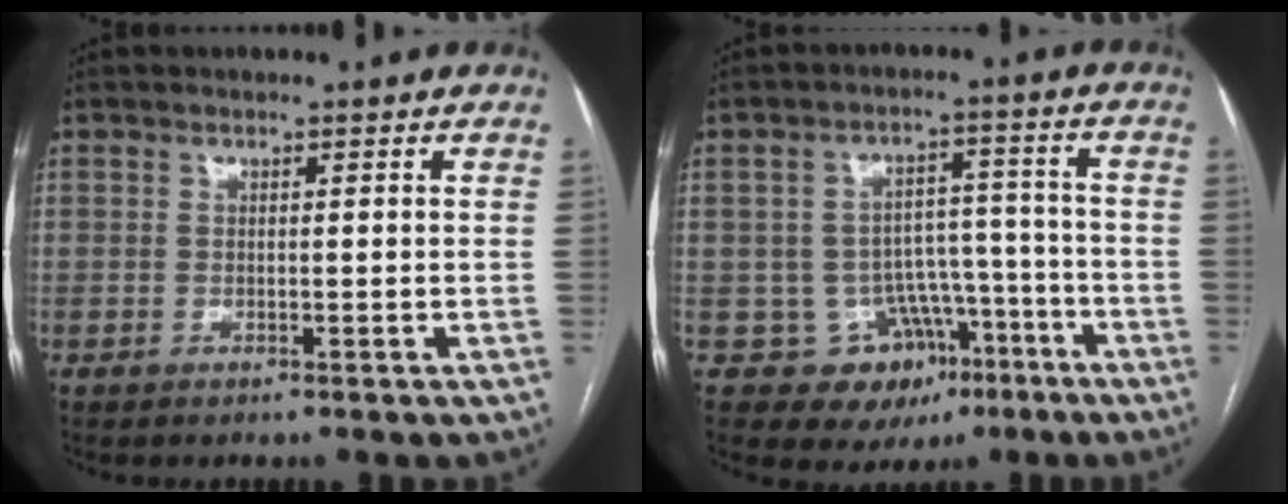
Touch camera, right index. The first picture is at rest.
{"total": 9.6, "force": [-4.7, 8.1, 2.4], "torque": [-0.012, 0.042, -0.055]}